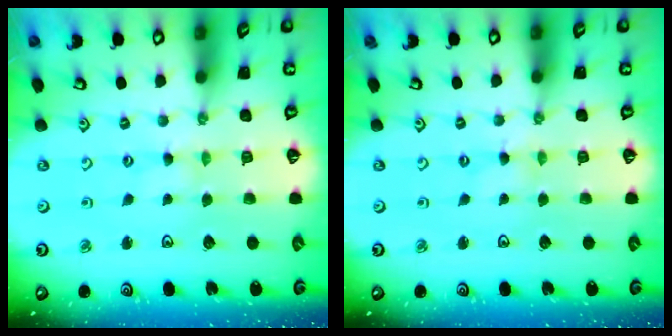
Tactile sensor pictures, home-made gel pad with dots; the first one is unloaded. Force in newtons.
{"total": 0.0}